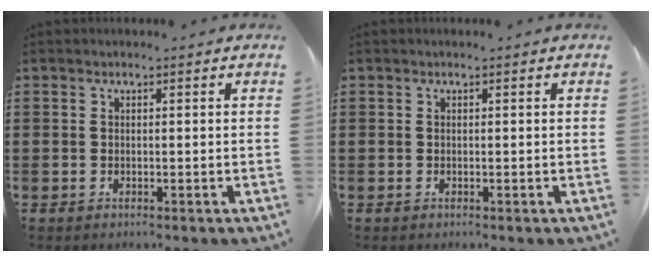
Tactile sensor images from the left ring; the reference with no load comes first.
{"total": 0.0}